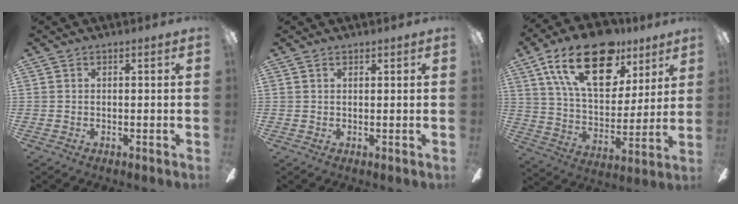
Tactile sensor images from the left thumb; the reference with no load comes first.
{"total": 0.8, "force": [0.6, 0.4, 0.3], "torque": [-0.008, 0.001, 0.011]}
{"total": 24.4, "force": [14.0, 12.5, 15.5], "torque": [-0.268, -0.060, 0.243]}